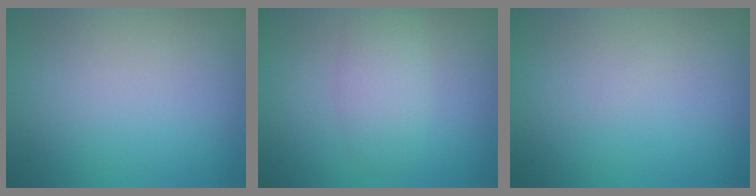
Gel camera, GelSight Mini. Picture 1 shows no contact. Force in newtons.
{"total": 2.9, "press": 2.9, "slide": 0.1}
{"total": 0.0}